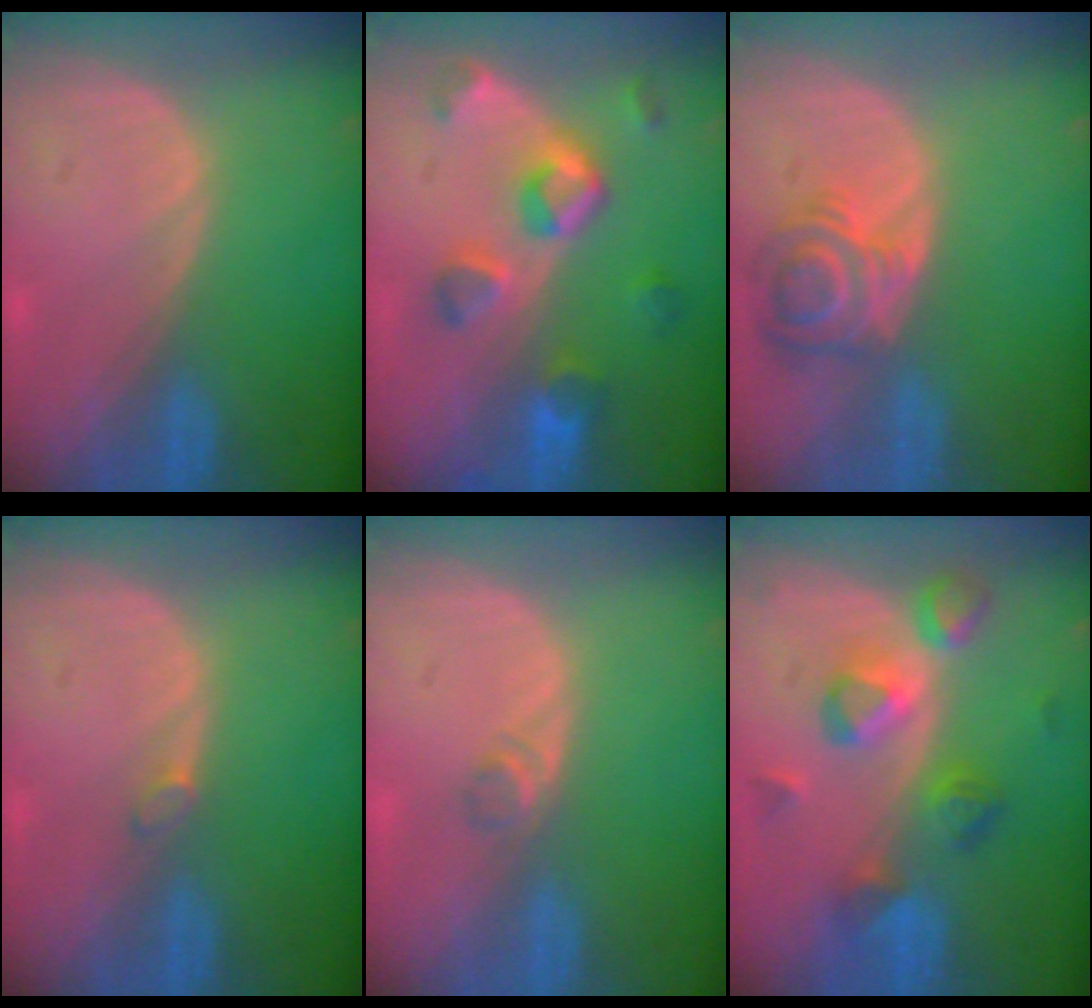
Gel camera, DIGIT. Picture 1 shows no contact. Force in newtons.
{"total": 7.3, "press": 7.1, "slide": 1.7}
{"total": 5.8, "press": 5.8, "slide": 0.3}
{"total": 0.9, "press": 0.9, "slide": 0.3}
{"total": 1.6, "press": 1.4, "slide": 0.8}
{"total": 7.4, "press": 7.3, "slide": 0.8}